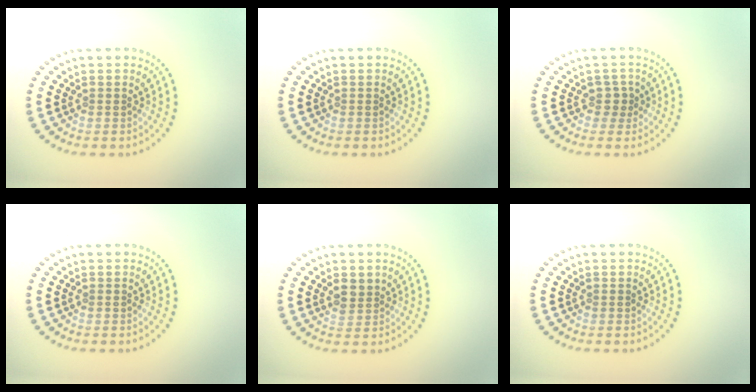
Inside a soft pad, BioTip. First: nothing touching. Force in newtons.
{"total": 0.0}
{"total": 1.1, "press": 0.8, "slide": 0.7}
{"total": 0.0}
{"total": 1.7, "press": 1.6, "slide": 0.7}
{"total": 0.0}